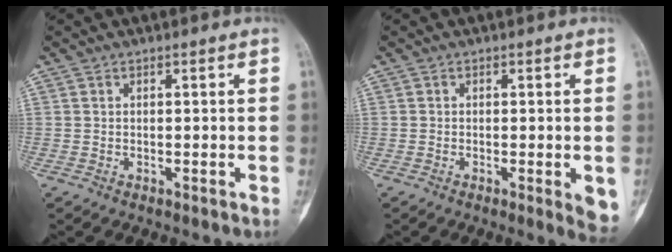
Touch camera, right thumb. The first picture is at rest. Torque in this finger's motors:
{"motor_torque": [1.03, 0.96, 0.80, -0.31, 0.14]}